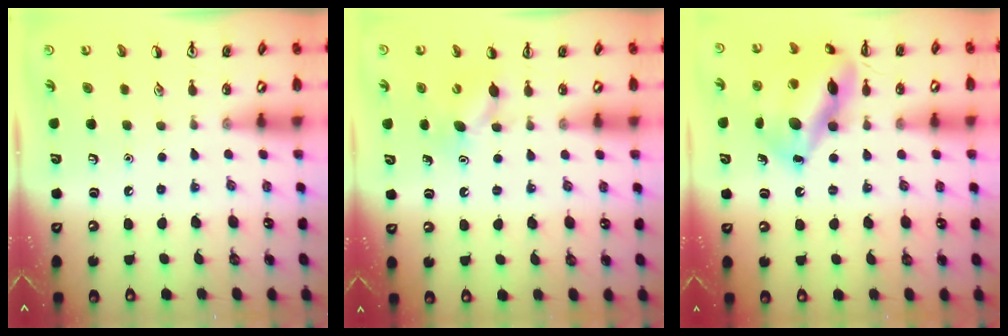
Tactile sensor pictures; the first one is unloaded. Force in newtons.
{"total": 6.3, "press": 6.1, "slide": 1.6}
{"total": 15.0, "press": 14.9, "slide": 1.3}